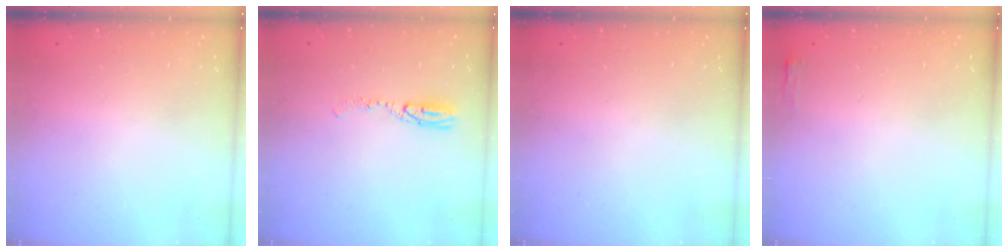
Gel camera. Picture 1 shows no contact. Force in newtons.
{"total": 6.3, "press": 6.0, "slide": 1.7}
{"total": 2.8, "press": 2.2, "slide": 1.7}
{"total": 2.7, "press": 2.6, "slide": 0.8}